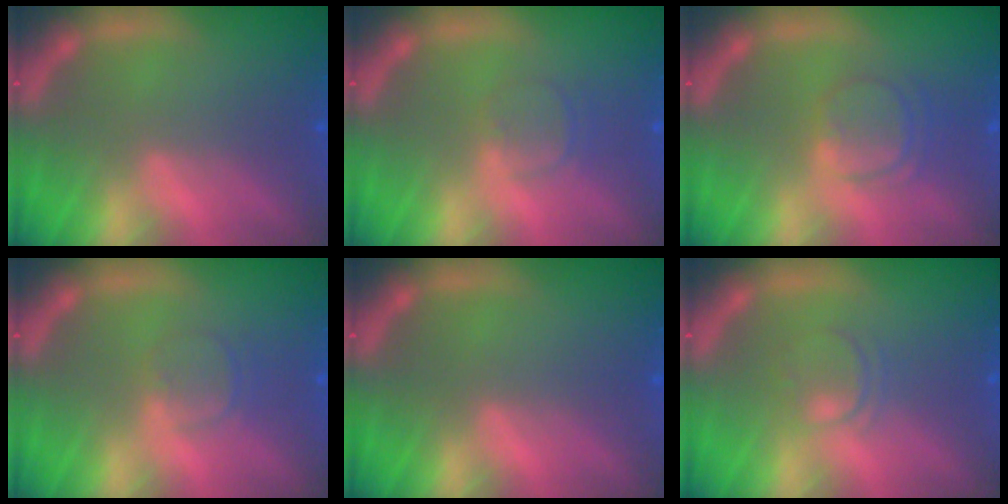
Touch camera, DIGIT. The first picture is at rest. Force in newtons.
{"total": 1.9}
{"total": 3.5}
{"total": 1.9}
{"total": 0.0}
{"total": 2.0}